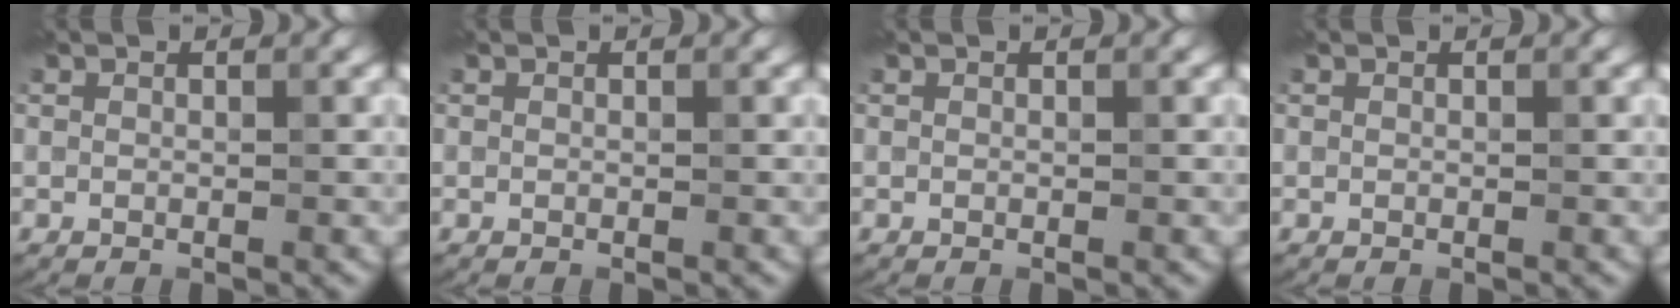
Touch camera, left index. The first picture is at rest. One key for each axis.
{"total": 0.0}
{"total": 0.0}
{"total": 0.0}